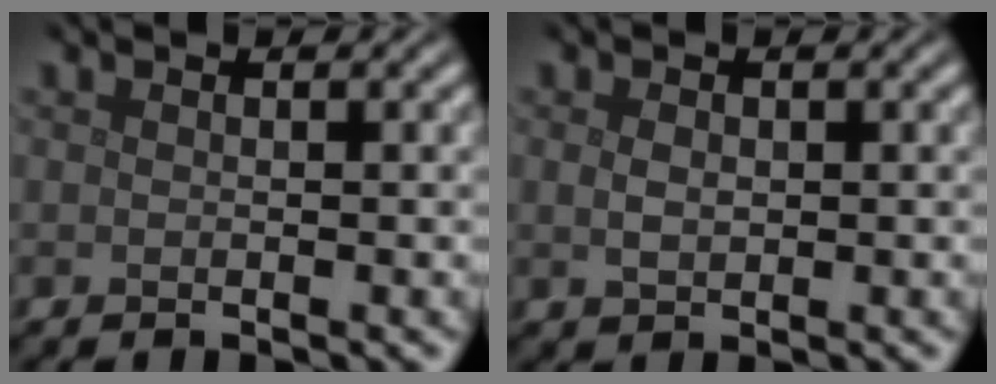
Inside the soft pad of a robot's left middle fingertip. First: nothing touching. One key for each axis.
{"total": 1.4, "fx": 0.2, "fy": 1.0, "fz": 1.0, "tx": -0.024, "ty": -0.001, "tz": 0.005}